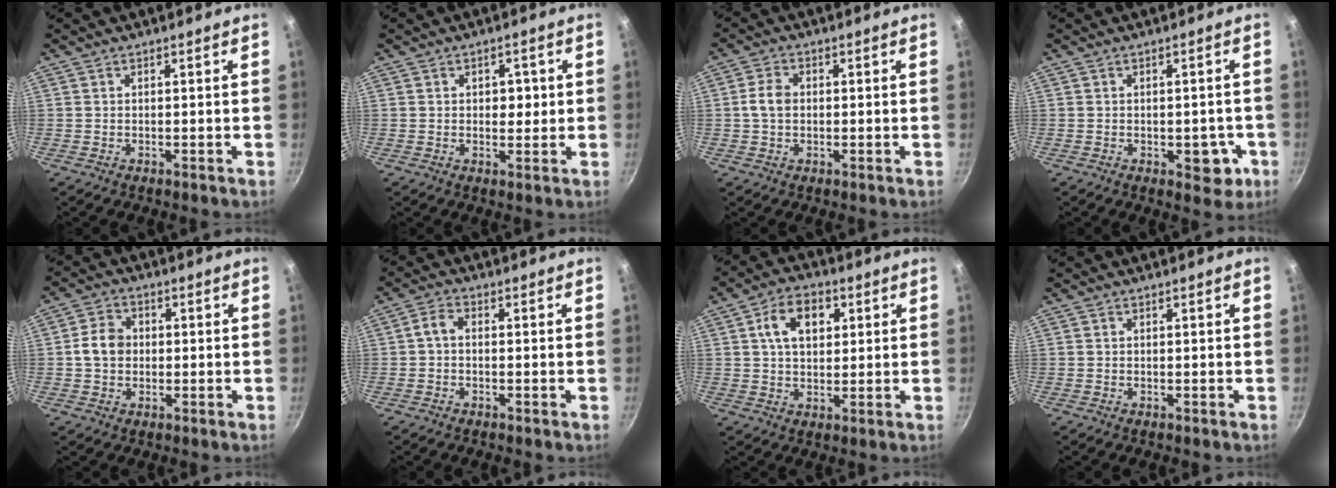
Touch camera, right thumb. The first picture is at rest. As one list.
[{"total": 3.5, "force": [0.5, 2.5, 2.4], "torque": [-0.012, -0.002, 0.005]}, {"total": 4.2, "force": [0.1, 3.1, 2.8], "torque": [-0.051, 0.012, -0.005]}, {"total": 5.6, "force": [-1.8, 3.4, 4.1], "torque": [-0.015, 0.009, -0.018]}, {"total": 5.9, "force": [0.0, 4.9, 3.2], "torque": [-0.039, 0.011, -0.011]}, {"total": 2.7, "force": [-0.3, 1.4, 2.2], "torque": [-0.057, 0.013, -0.014]}, {"total": 9.2, "force": [2.8, 6.1, 6.3], "torque": [-0.085, 0.004, 0.040]}, {"total": 0.0}]